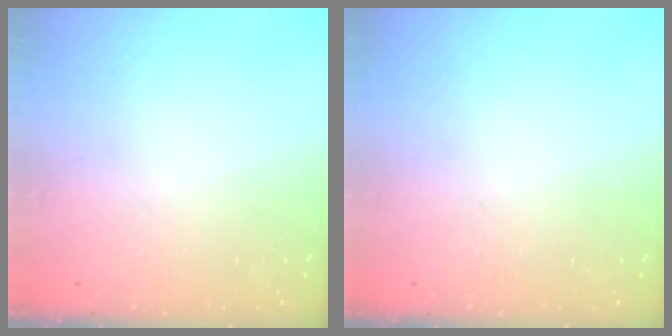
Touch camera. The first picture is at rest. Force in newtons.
{"total": 0.0}